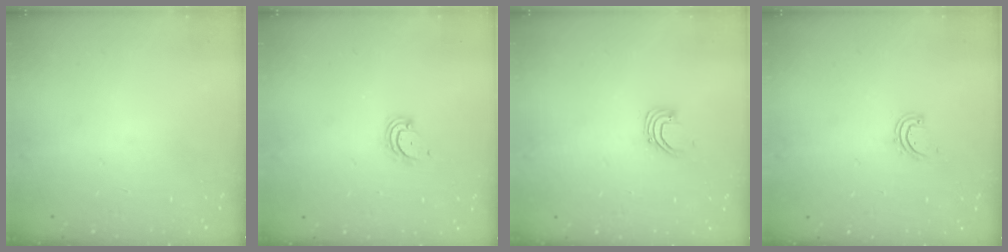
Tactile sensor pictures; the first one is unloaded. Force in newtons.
{"total": 2.3, "press": 2.3, "slide": 0.2}
{"total": 3.2, "press": 3.2, "slide": 0.2}
{"total": 2.9, "press": 2.9, "slide": 0.3}